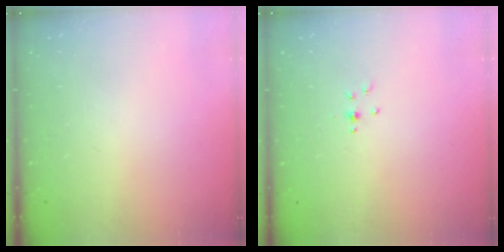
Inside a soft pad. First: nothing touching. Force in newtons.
{"total": 2.5, "press": 2.3, "slide": 1.0}